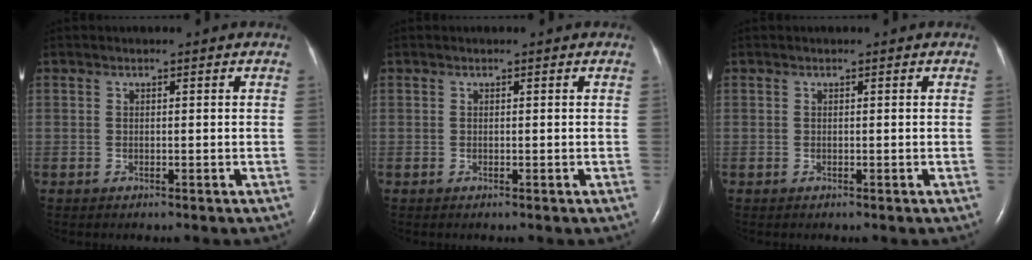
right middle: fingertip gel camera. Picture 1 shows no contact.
{"total": 0.0}
{"total": 0.0}